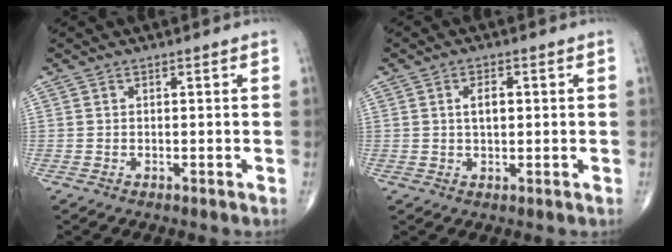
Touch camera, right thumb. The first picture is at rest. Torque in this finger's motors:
{"motor_torque": [0.37, 0.73, 0.39, 0.42, 0.00]}